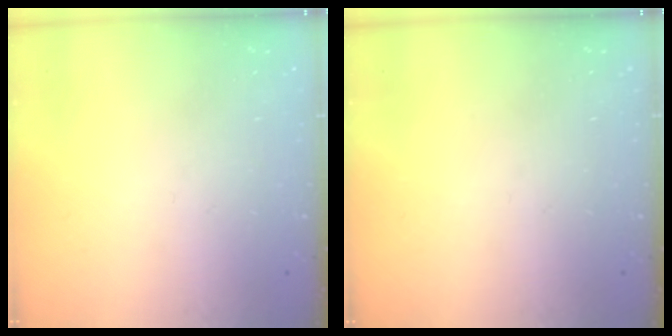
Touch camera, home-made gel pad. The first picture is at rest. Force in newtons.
{"total": 0.0}